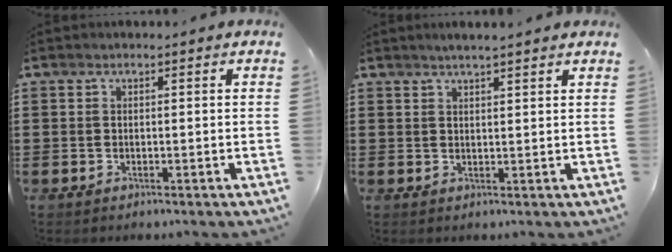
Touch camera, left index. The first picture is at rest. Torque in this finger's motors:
{"motor_torque": [0.41, 0.48, 0.01, 0.04]}